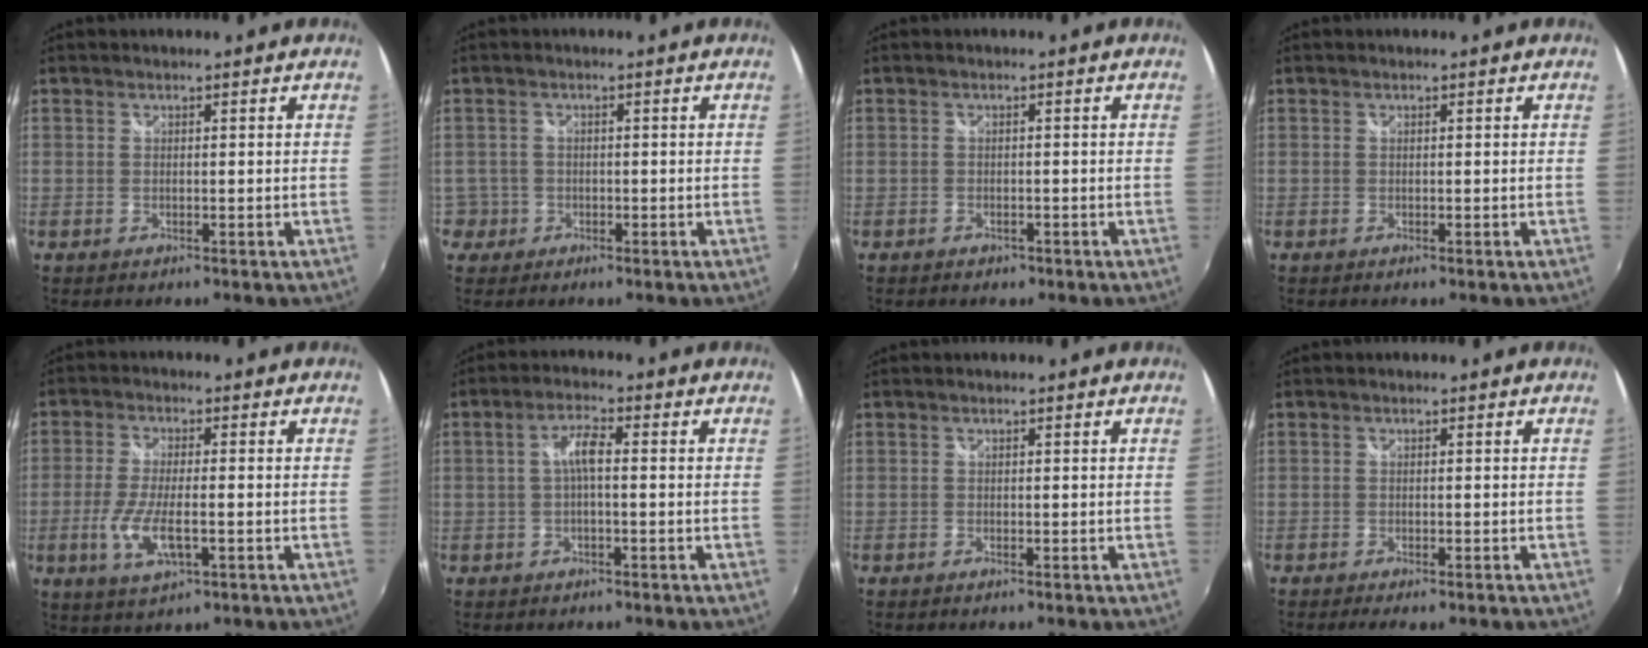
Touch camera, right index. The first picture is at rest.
{"total": 3.5, "force": [-1.1, 3.3, 0.1], "torque": [-0.001, 0.013, -0.018]}
{"total": 1.9, "force": [-1.3, 1.3, 0.6], "torque": [-0.013, -0.004, -0.016]}
{"total": 0.0}
{"total": 8.3, "force": [-2.5, 2.5, 7.5], "torque": [-0.156, -0.013, -0.048]}
{"total": 3.7, "force": [-0.3, 0.8, 3.6], "torque": [-0.070, 0.010, -0.004]}
{"total": 0.0}
{"total": 3.0, "force": [-2.3, 1.0, 1.7], "torque": [-0.040, -0.014, -0.039]}